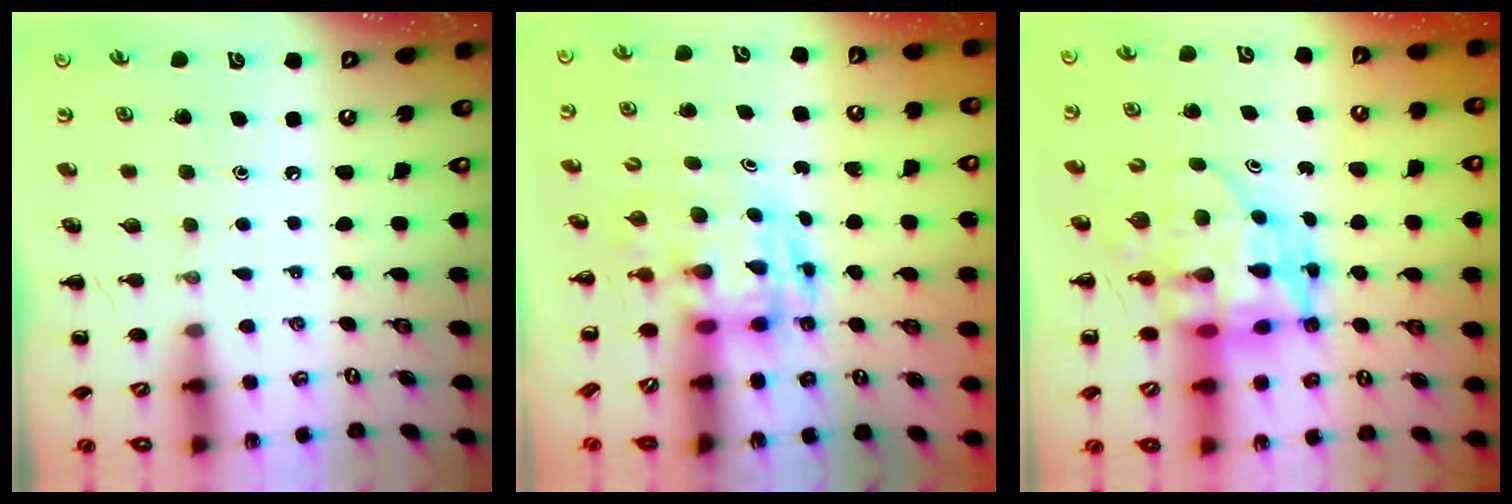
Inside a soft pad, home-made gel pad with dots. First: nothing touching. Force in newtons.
{"total": 3.5, "press": 3.4, "slide": 0.7}
{"total": 10.5, "press": 10.1, "slide": 3.0}